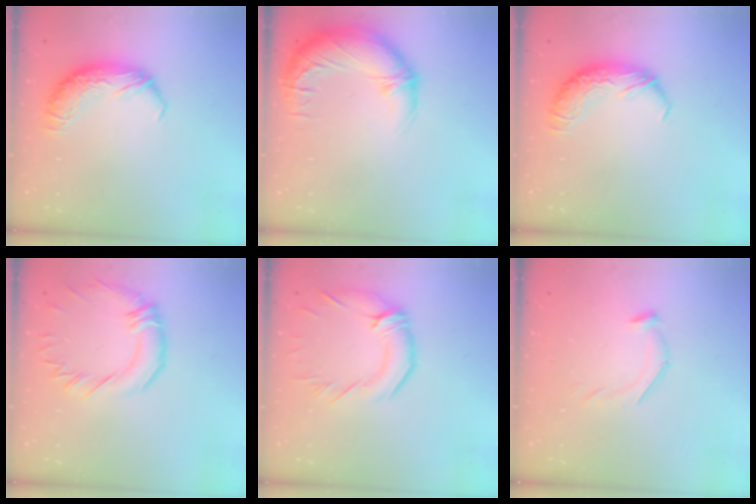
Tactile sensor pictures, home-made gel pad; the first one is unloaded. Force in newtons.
{"total": 3.0, "press": 0.6, "slide": 3.0}
{"total": 0.0}
{"total": 1.5, "press": 0.9, "slide": 1.1}
{"total": 2.9, "press": 2.5, "slide": 1.5}
{"total": 5.4, "press": 5.3, "slide": 1.2}